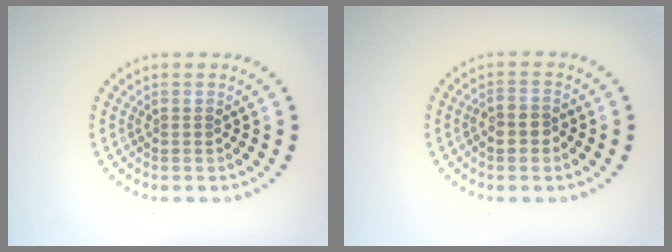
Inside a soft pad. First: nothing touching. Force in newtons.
{"total": 2.1, "press": 2.0, "slide": 0.8}